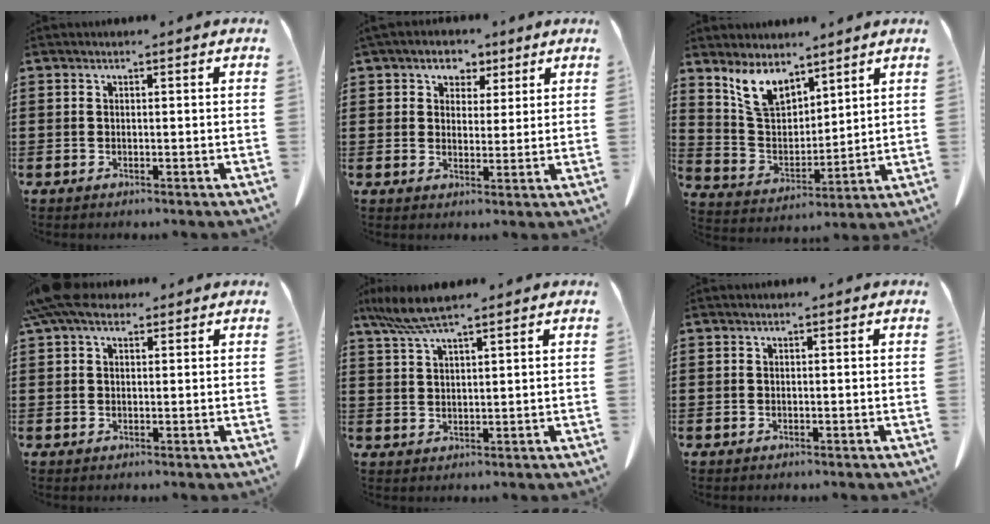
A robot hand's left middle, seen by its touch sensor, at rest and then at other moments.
{"total": 4.1, "force": [2.8, 3.0, 0.5], "torque": [-0.024, 0.005, 0.045]}
{"total": 7.8, "force": [6.2, 3.3, 3.4], "torque": [-0.091, -0.015, 0.118]}
{"total": 5.3, "force": [3.5, 2.2, 3.3], "torque": [-0.076, 0.008, 0.068]}
{"total": 6.0, "force": [4.7, 0.4, 3.6], "torque": [-0.082, -0.010, 0.087]}
{"total": 0.0}